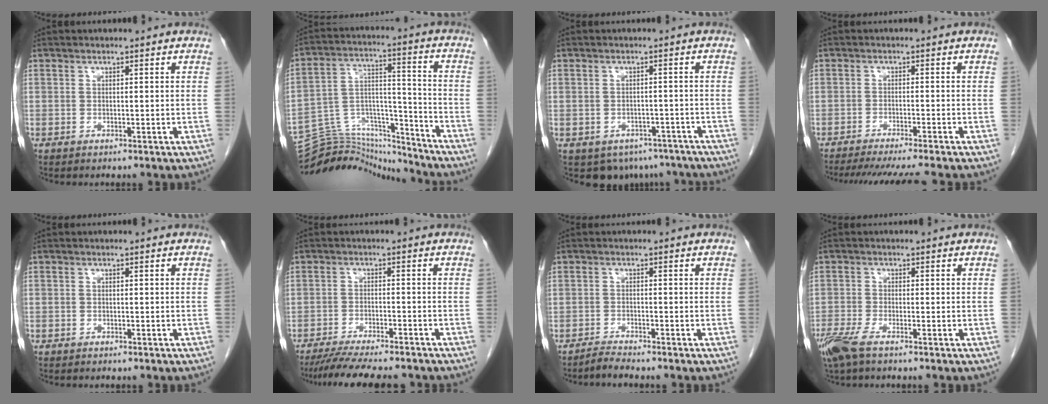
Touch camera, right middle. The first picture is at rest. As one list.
[{"total": 16.1, "force": [-16.0, 1.4, 0.8], "torque": [-0.014, 0.047, -0.266]}, {"total": 7.7, "force": [-5.4, 5.2, 1.6], "torque": [-0.013, 0.005, -0.062]}, {"total": 11.0, "force": [-9.7, -0.8, 5.1], "torque": [-0.055, -0.026, -0.142]}, {"total": 0.6, "force": [-0.4, 0.4, 0.1], "torque": [-0.006, 0.003, -0.008]}, {"total": 12.8, "force": [-11.3, 1.5, 5.9], "torque": [-0.089, -0.017, -0.163]}, {"total": 1.9, "force": [-1.9, -0.5, 0.1], "torque": [-0.005, -0.010, -0.036]}, {"total": 4.7, "force": [-3.4, 0.8, 3.2], "torque": [-0.070, -0.012, -0.067]}]